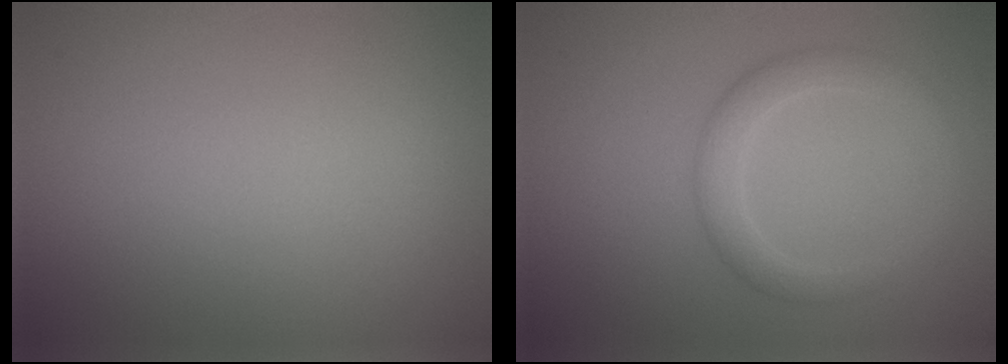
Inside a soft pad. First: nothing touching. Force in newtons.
{"total": 2.8, "press": 2.8, "slide": 0.1}